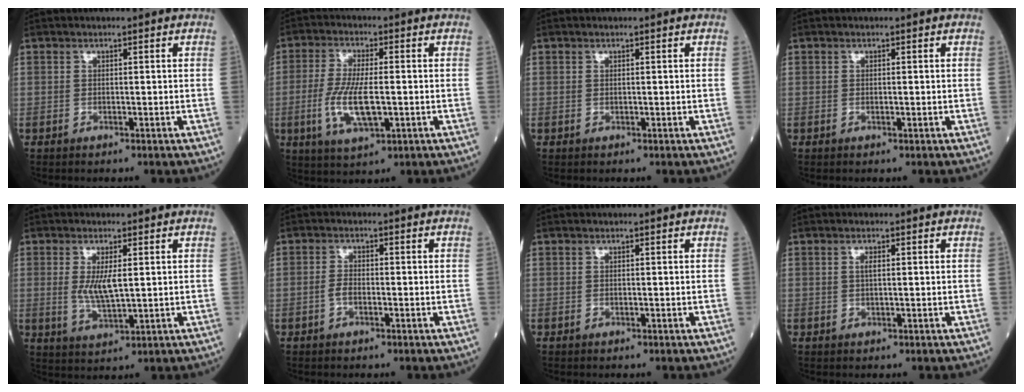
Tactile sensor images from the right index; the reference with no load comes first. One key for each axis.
{"total": 8.3, "fx": -1.5, "fy": 2.2, "fz": 7.8, "tx": -0.165, "ty": -0.008, "tz": -0.027}
{"total": 0.0}
{"total": 0.0}
{"total": 4.9, "fx": 0.7, "fy": 1.2, "fz": 4.7, "tx": -0.093, "ty": -0.008, "tz": 0.016}
{"total": 1.8, "fx": -0.7, "fy": 0.9, "fz": 1.5, "tx": -0.026, "ty": 0.005, "tz": -0.011}
{"total": 0.0}
{"total": 0.9, "fx": 0.1, "fy": 0.2, "fz": 0.9, "tx": -0.019, "ty": 0.002, "tz": 0.001}